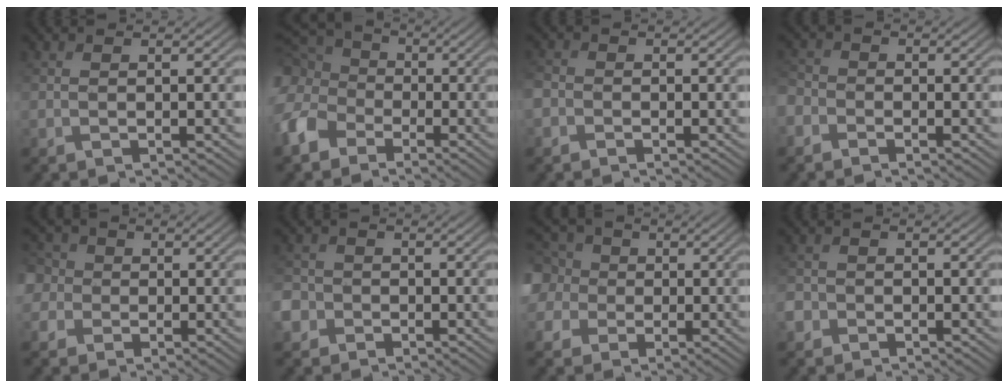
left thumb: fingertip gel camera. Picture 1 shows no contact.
{"total": 11.8, "force": [-3.1, 9.6, 6.1], "torque": [-0.195, -0.036, -0.071]}
{"total": 2.1, "force": [-1.1, 1.6, 0.6], "torque": [-0.018, -0.002, -0.033]}
{"total": 2.9, "force": [-1.9, 2.0, 0.8], "torque": [-0.031, -0.002, -0.052]}
{"total": 6.8, "force": [0.1, 6.2, 2.7], "torque": [-0.097, 0.013, -0.032]}
{"total": 3.8, "force": [-1.6, 3.3, 0.9], "torque": [-0.028, -0.006, -0.048]}
{"total": 9.4, "force": [0.8, 8.3, 4.2], "torque": [-0.153, 0.011, -0.008]}
{"total": 2.0, "force": [-1.1, 1.7, 0.4], "torque": [-0.010, -0.004, -0.029]}